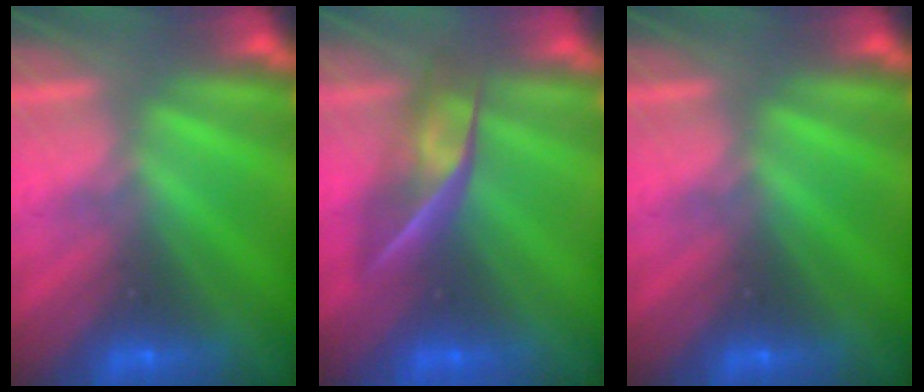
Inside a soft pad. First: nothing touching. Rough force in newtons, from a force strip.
{"total": 2.6}
{"total": 0.0}